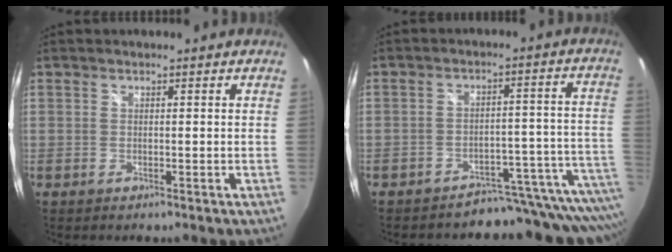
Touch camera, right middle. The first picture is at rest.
{"total": 16.1, "force": [-15.0, 4.0, 4.0], "torque": [-0.014, 0.022, -0.202]}